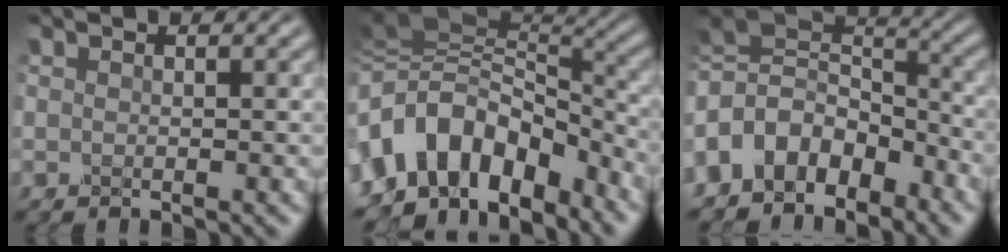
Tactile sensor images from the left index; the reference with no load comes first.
{"total": 11.6, "force": [-5.0, 7.8, 6.9], "torque": [-0.124, 0.011, -0.086]}
{"total": 8.3, "force": [-3.9, 5.7, 4.6], "torque": [-0.078, 0.012, -0.088]}